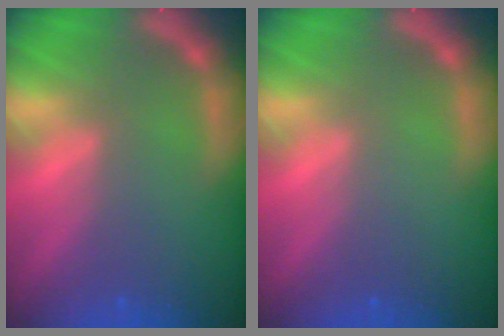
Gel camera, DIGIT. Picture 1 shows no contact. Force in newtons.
{"total": 0.0}